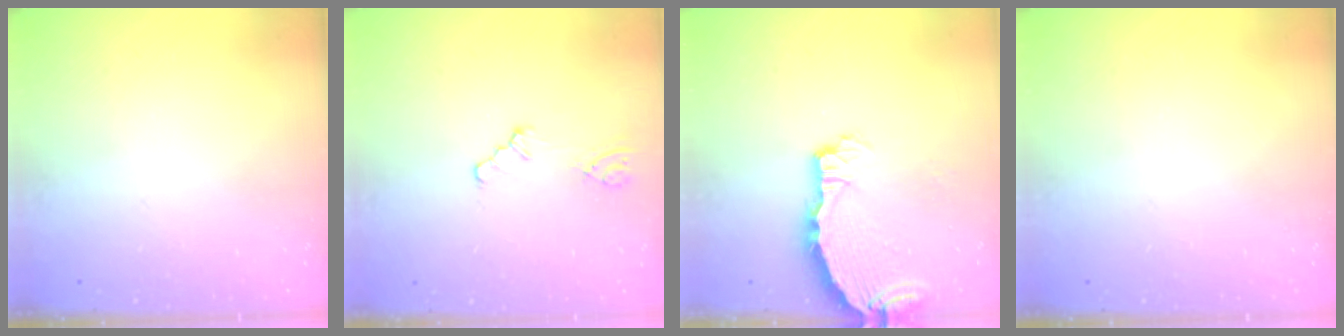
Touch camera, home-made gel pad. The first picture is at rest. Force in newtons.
{"total": 1.2, "press": 1.1, "slide": 0.2}
{"total": 3.8, "press": 3.8, "slide": 0.4}
{"total": 0.0}